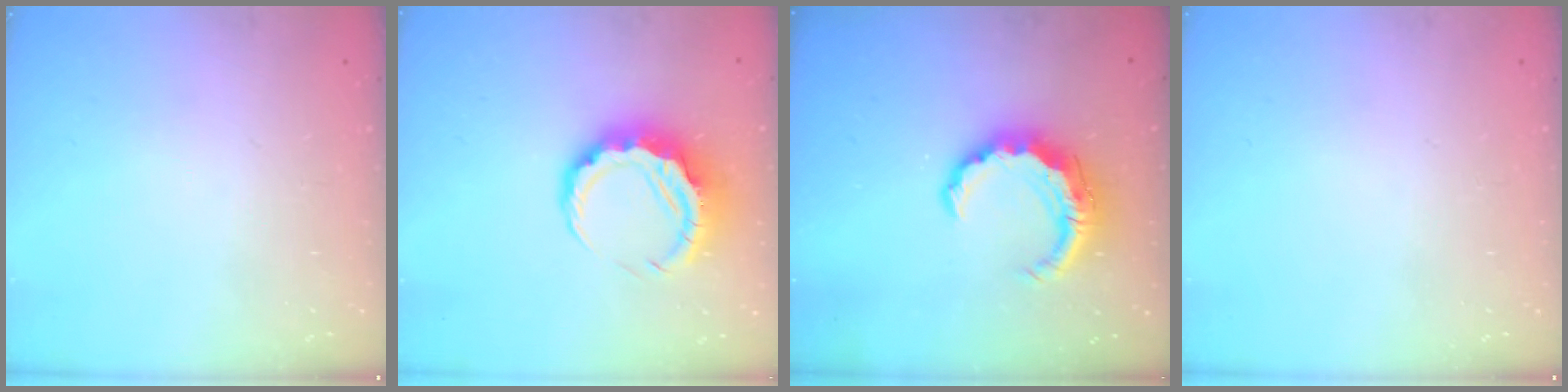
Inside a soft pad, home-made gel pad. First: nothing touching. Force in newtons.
{"total": 9.7, "press": 9.5, "slide": 1.8}
{"total": 10.0, "press": 9.9, "slide": 1.3}
{"total": 0.0}